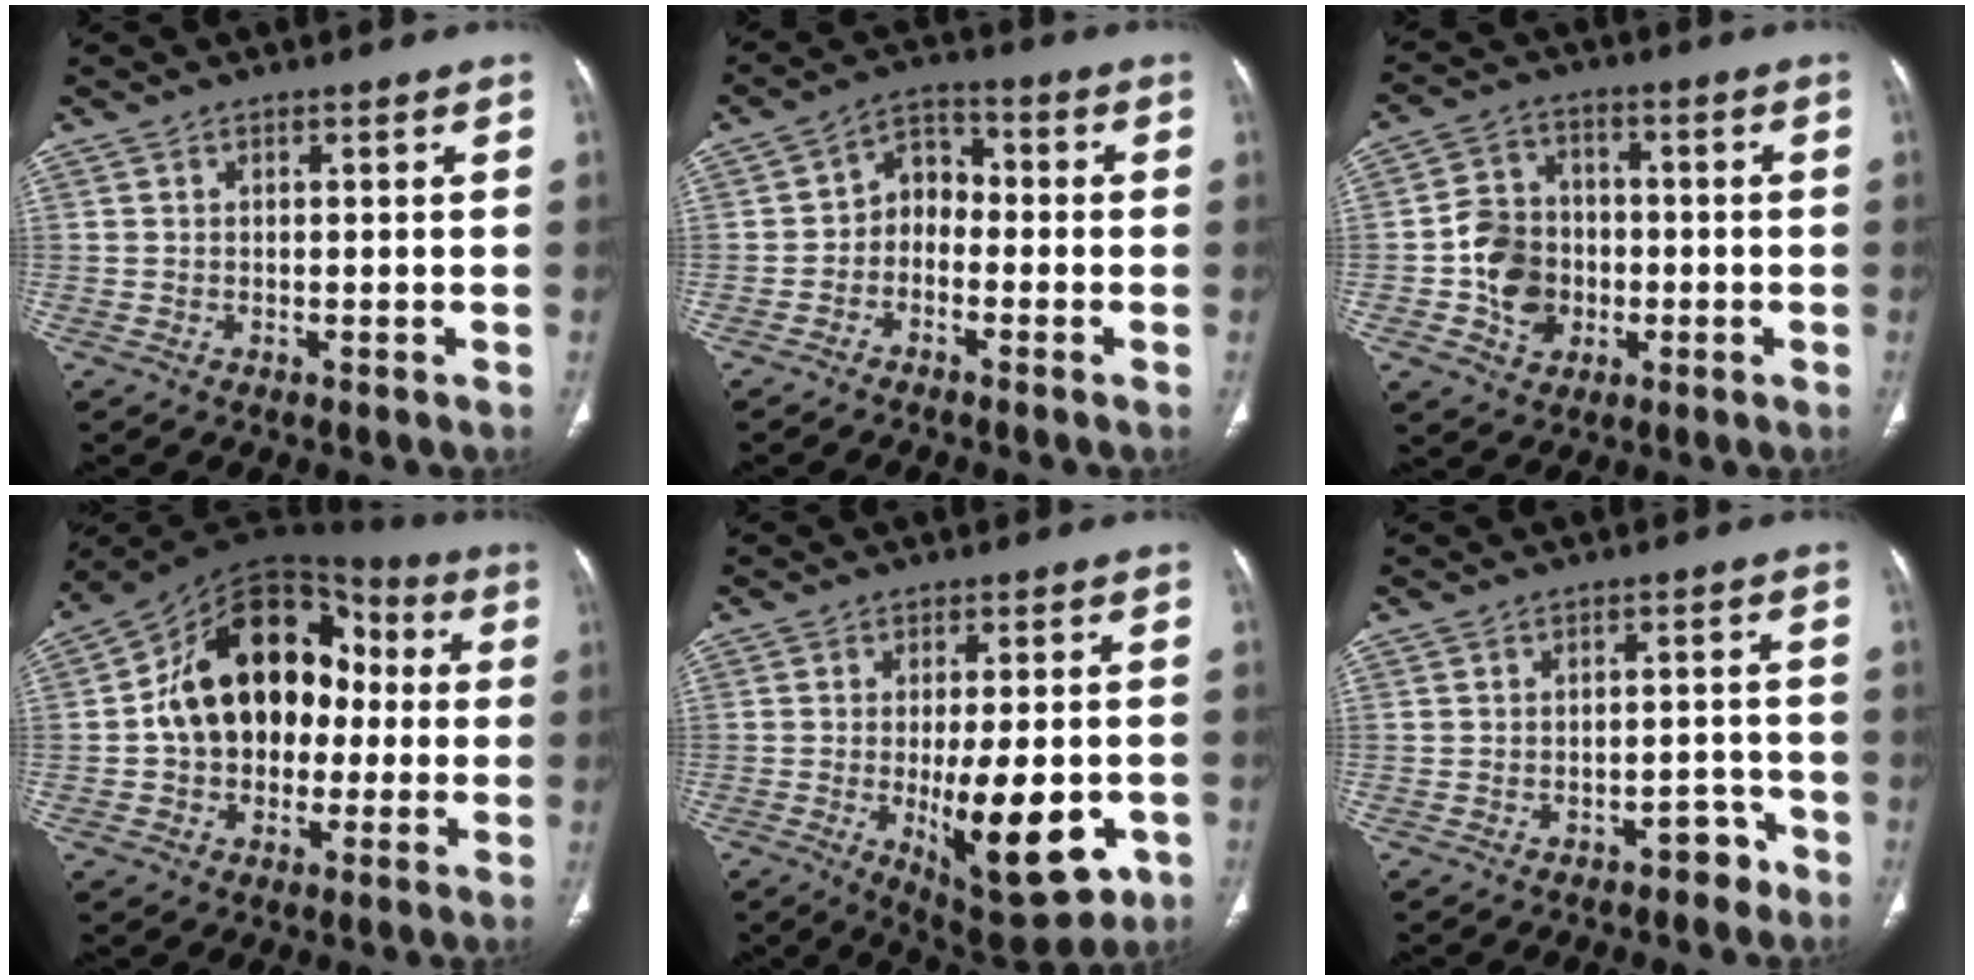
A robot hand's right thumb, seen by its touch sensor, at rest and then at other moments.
{"total": 5.9, "force": [-1.7, 4.6, 3.3], "torque": [-0.030, 0.033, -0.047]}
{"total": 10.6, "force": [-2.0, 8.9, 5.3], "torque": [-0.065, 0.020, -0.037]}
{"total": 19.7, "force": [-0.1, 14.4, 13.4], "torque": [-0.177, 0.049, -0.008]}
{"total": 15.8, "force": [-4.0, 5.9, 14.1], "torque": [-0.189, -0.012, -0.042]}
{"total": 3.7, "force": [-2.7, 2.1, 1.2], "torque": [-0.004, 0.037, -0.031]}